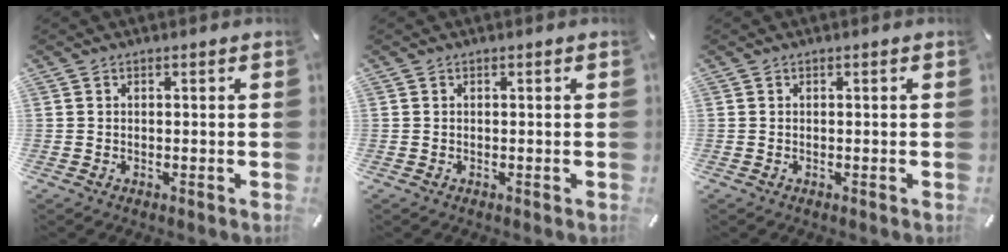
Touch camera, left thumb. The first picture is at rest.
{"total": 0.0}
{"total": 0.0}